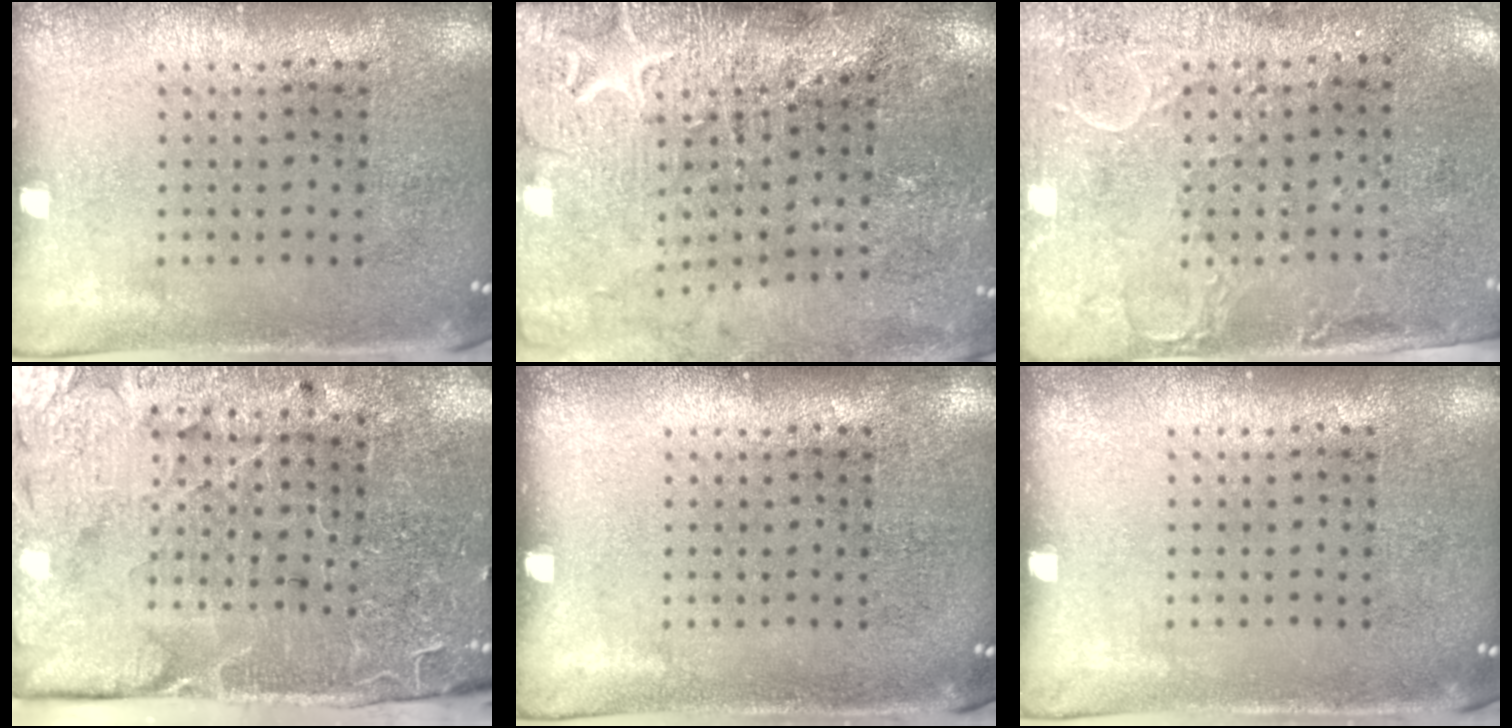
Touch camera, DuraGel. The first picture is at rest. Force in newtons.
{"total": 3.5, "press": 3.4, "slide": 0.8}
{"total": 3.0, "press": 2.3, "slide": 1.9}
{"total": 3.5, "press": 3.4, "slide": 0.7}
{"total": 0.0}
{"total": 0.0}